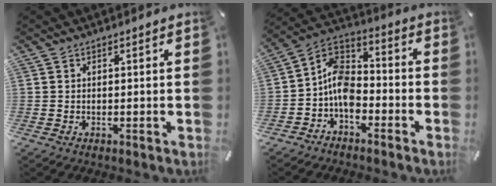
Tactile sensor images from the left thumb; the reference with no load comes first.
{"total": 9.8, "force": [-4.8, 6.7, 5.3], "torque": [-0.115, 0.023, -0.092]}